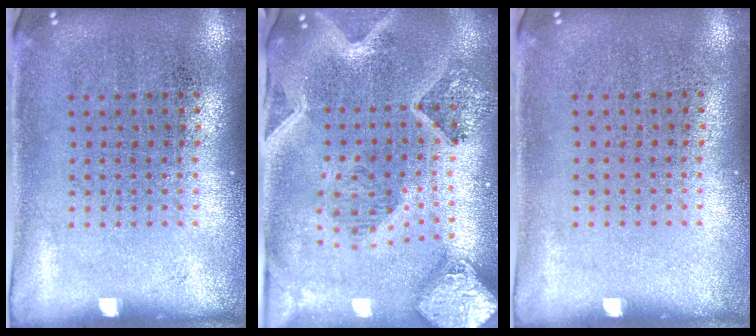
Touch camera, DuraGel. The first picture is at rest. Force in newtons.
{"total": 2.8, "press": 2.5, "slide": 1.3}
{"total": 0.0}